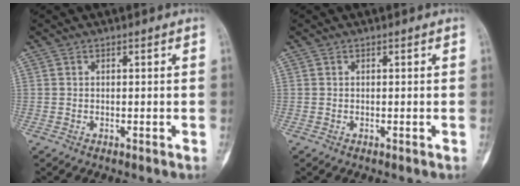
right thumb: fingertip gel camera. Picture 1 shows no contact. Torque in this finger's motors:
{"motor_torque": [-0.33, 0.02, 0.29, 0.12, 0.04]}